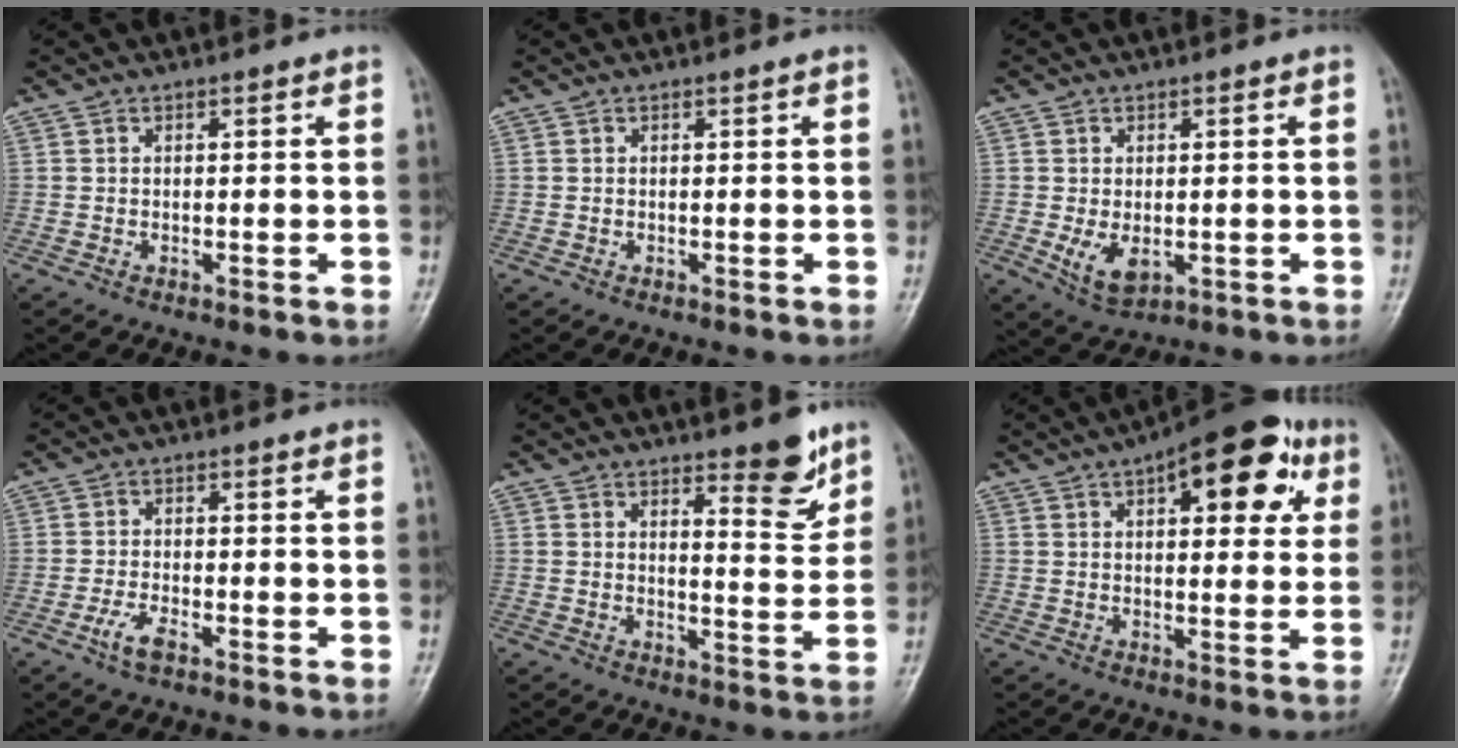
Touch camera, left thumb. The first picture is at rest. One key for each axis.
{"total": 0.0}
{"total": 5.8, "fx": -0.8, "fy": 3.4, "fz": 4.5, "tx": -0.075, "ty": -0.012, "tz": -0.005}
{"total": 3.6, "fx": -2.1, "fy": 1.4, "fz": 2.6, "tx": -0.058, "ty": 0.012, "tz": -0.041}
{"total": 7.3, "fx": 5.0, "fy": 2.1, "fz": 4.8, "tx": -0.043, "ty": -0.041, "tz": 0.067}
{"total": 15.6, "fx": 6.5, "fy": 7.1, "fz": 12.4, "tx": -0.117, "ty": 0.003, "tz": 0.078}